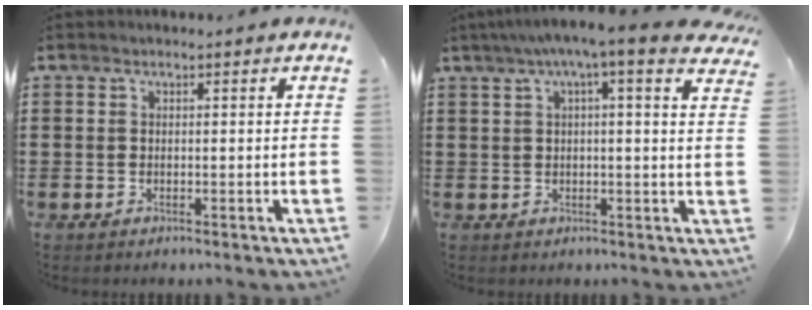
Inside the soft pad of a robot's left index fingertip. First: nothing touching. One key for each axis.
{"total": 5.2, "fx": 3.2, "fy": -0.1, "fz": 4.0, "tx": -0.079, "ty": -0.012, "tz": 0.050}